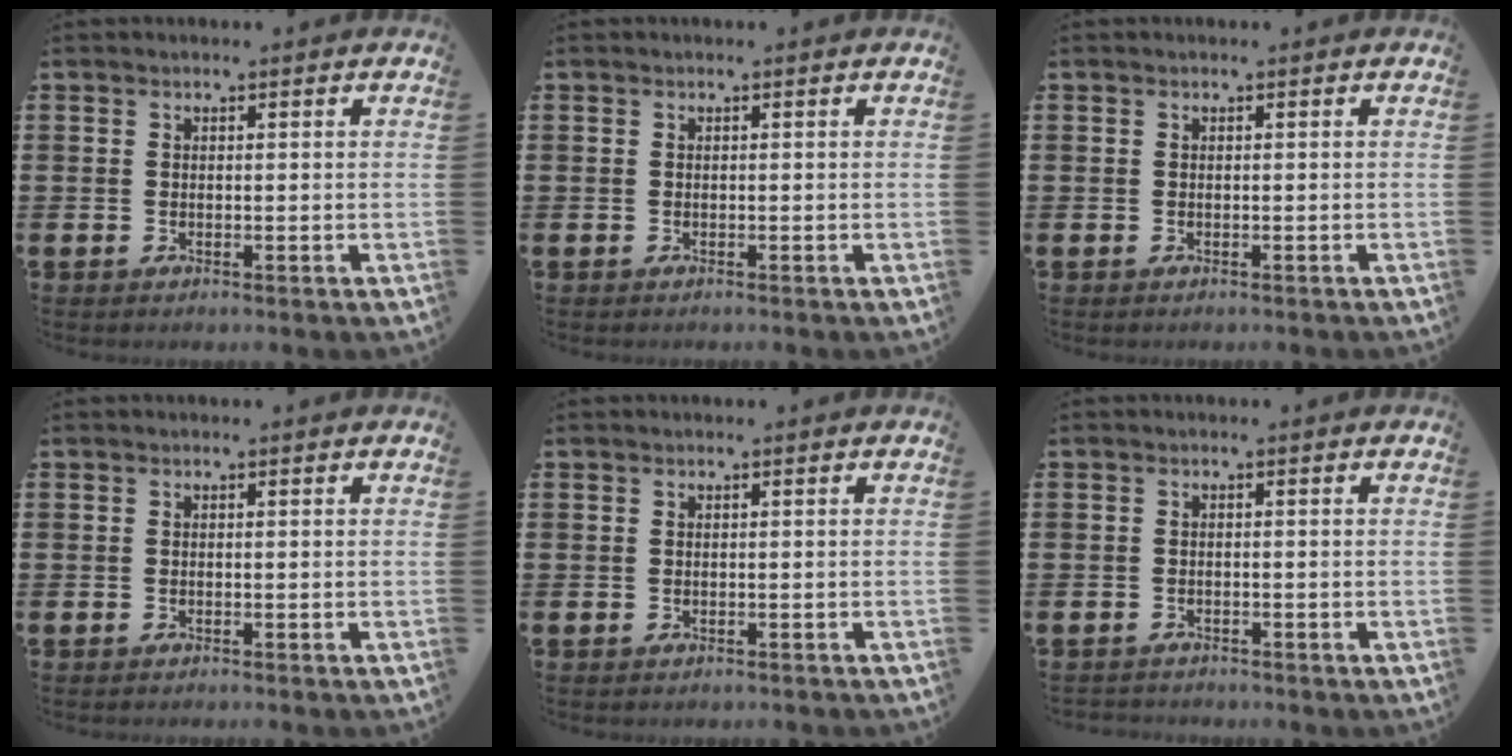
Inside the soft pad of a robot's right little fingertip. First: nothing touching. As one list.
[{"total": 0.0}, {"total": 0.0}, {"total": 0.0}, {"total": 0.0}, {"total": 0.8, "force": [-0.7, 0.1, -0.1], "torque": [0.000, 0.001, -0.016]}]